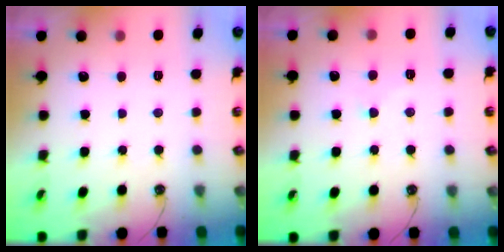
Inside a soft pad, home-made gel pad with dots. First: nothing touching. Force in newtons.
{"total": 3.7, "press": 3.6, "slide": 0.5}